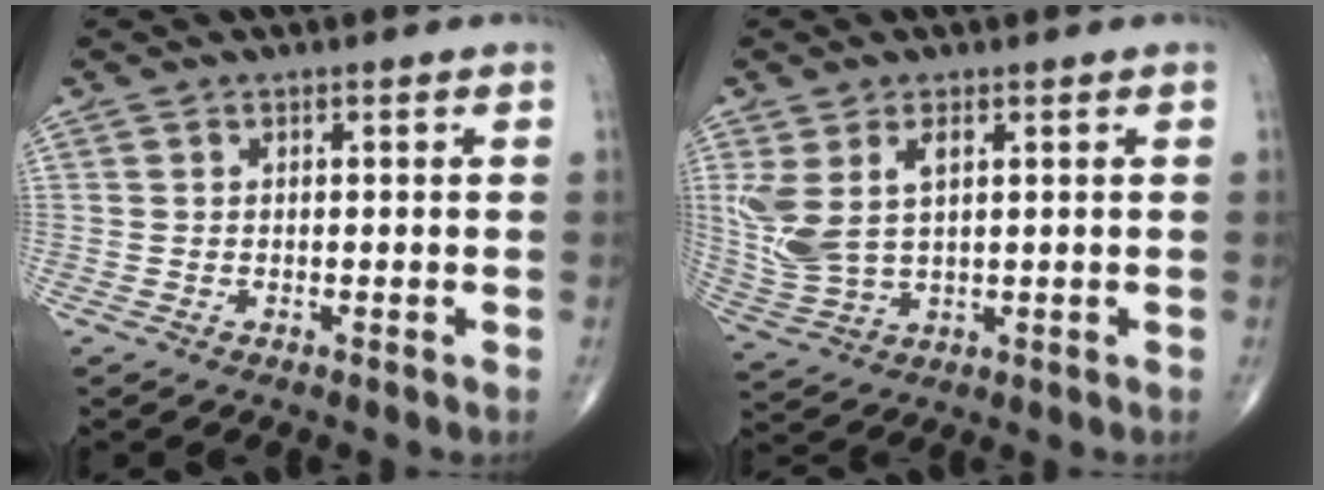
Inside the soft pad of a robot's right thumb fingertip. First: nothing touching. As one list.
[{"total": 9.1, "force": [2.7, 4.8, 7.3], "torque": [-0.169, -0.001, 0.066]}]